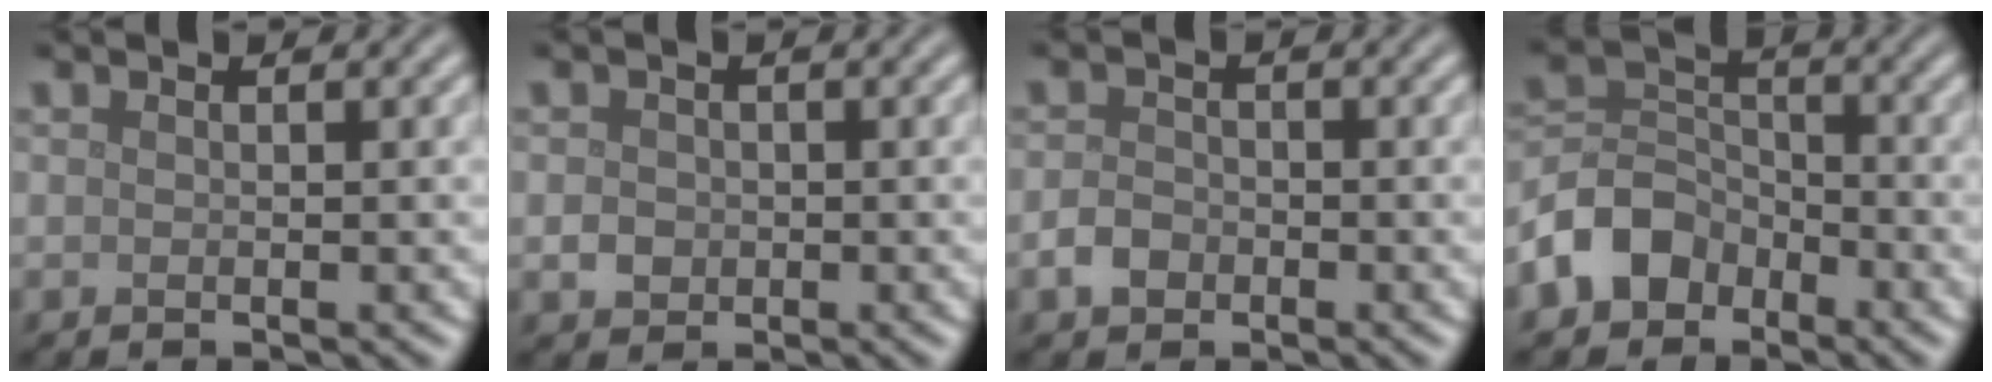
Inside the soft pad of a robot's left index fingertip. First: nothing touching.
{"total": 1.4, "force": [-0.2, 1.3, 0.5], "torque": [-0.004, -0.003, -0.007]}
{"total": 1.9, "force": [-0.9, 1.4, 0.8], "torque": [-0.014, 0.002, -0.023]}
{"total": 5.0, "force": [-3.0, 3.6, 1.7], "torque": [-0.031, 0.004, -0.071]}